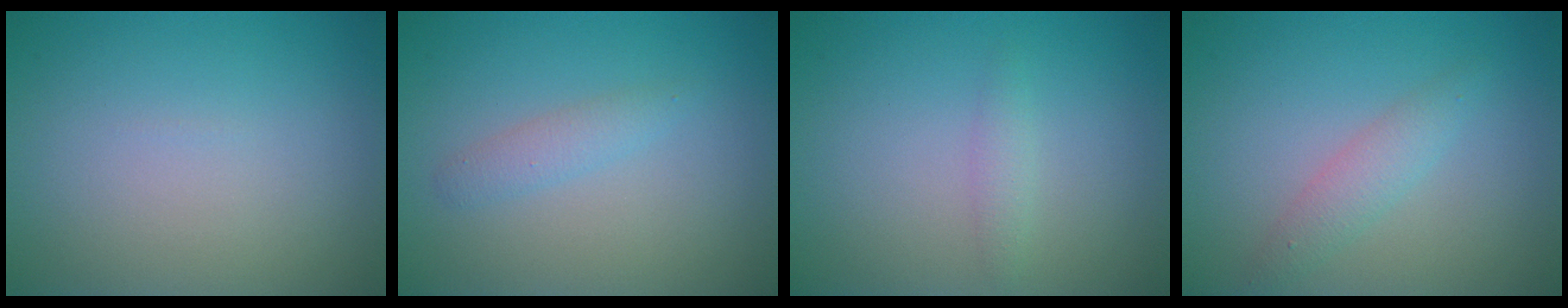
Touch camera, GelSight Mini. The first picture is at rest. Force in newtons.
{"total": 1.5, "press": 1.5, "slide": 0.0}
{"total": 1.0, "press": 1.0, "slide": 0.0}
{"total": 2.0, "press": 2.0, "slide": 0.0}